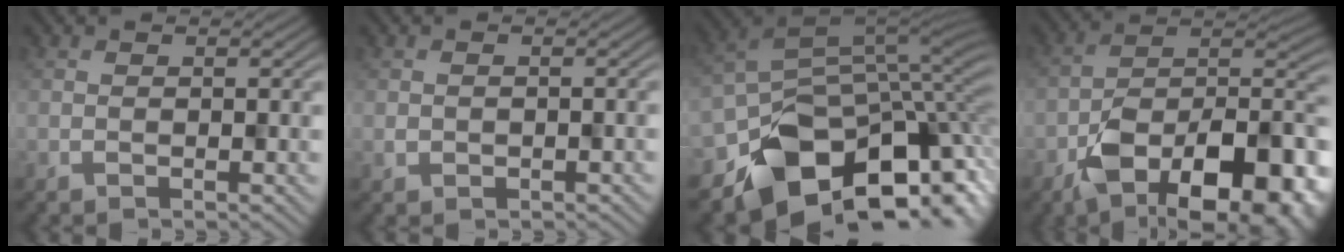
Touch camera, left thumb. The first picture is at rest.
{"total": 1.1, "force": [0.0, 0.6, -0.9], "torque": [0.014, -0.004, -0.004]}
{"total": 13.2, "force": [-8.4, 8.3, 6.0], "torque": [-0.116, -0.035, -0.127]}
{"total": 15.6, "force": [-8.7, 8.4, 9.9], "torque": [-0.134, -0.033, -0.139]}